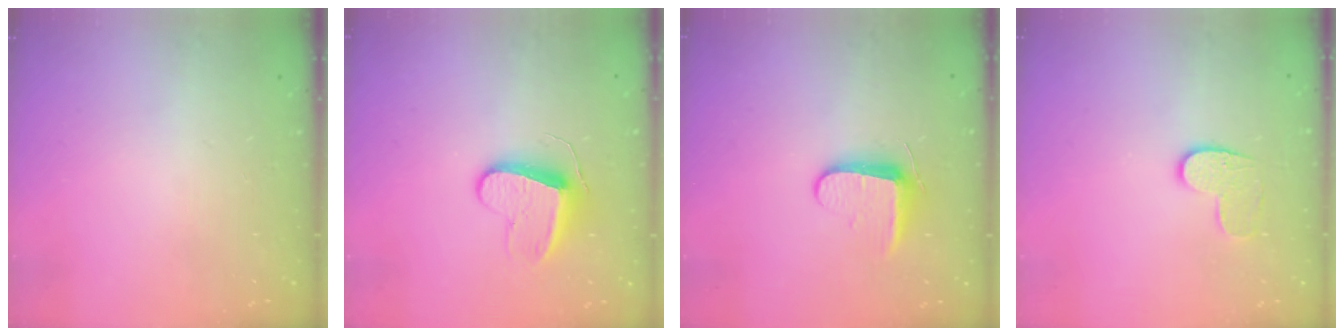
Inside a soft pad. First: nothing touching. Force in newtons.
{"total": 9.6, "press": 9.5, "slide": 0.6}
{"total": 8.7, "press": 8.6, "slide": 1.4}
{"total": 6.6, "press": 6.6, "slide": 0.3}